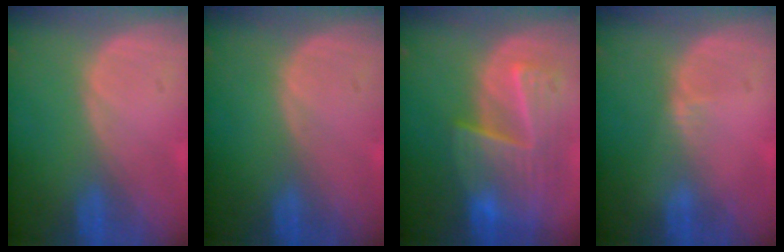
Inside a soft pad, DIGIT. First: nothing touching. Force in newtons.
{"total": 0.0}
{"total": 9.5, "press": 8.4, "slide": 4.5}
{"total": 0.8, "press": 0.8, "slide": 0.4}